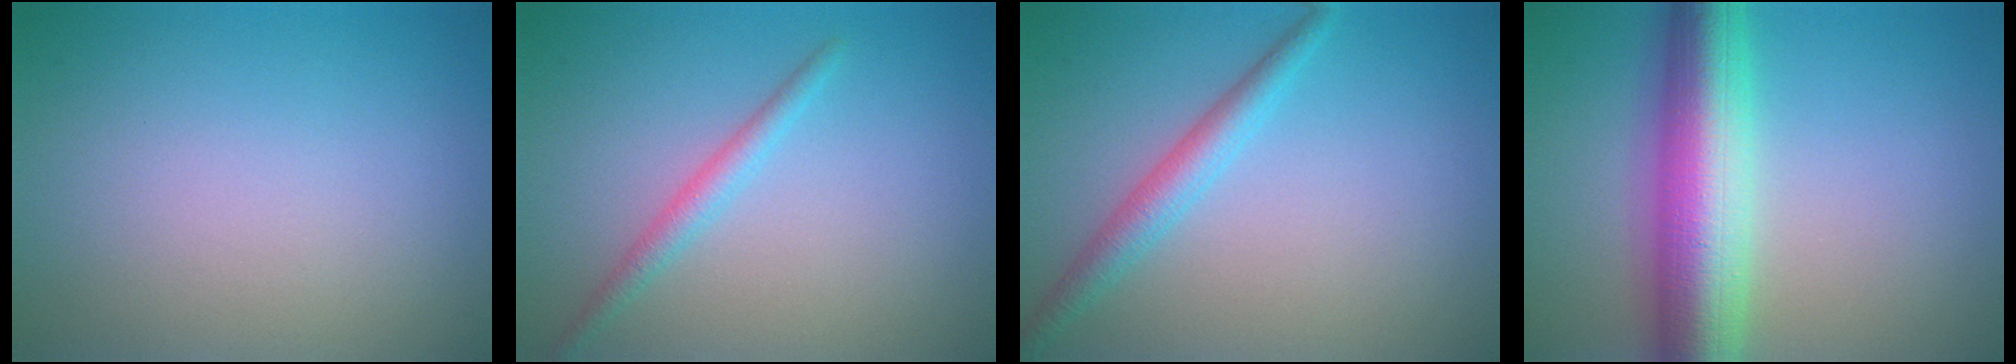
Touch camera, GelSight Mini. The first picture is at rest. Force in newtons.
{"total": 1.8, "press": 1.8, "slide": 0.0}
{"total": 2.7, "press": 2.7, "slide": 0.0}
{"total": 9.4, "press": 9.4, "slide": 0.3}